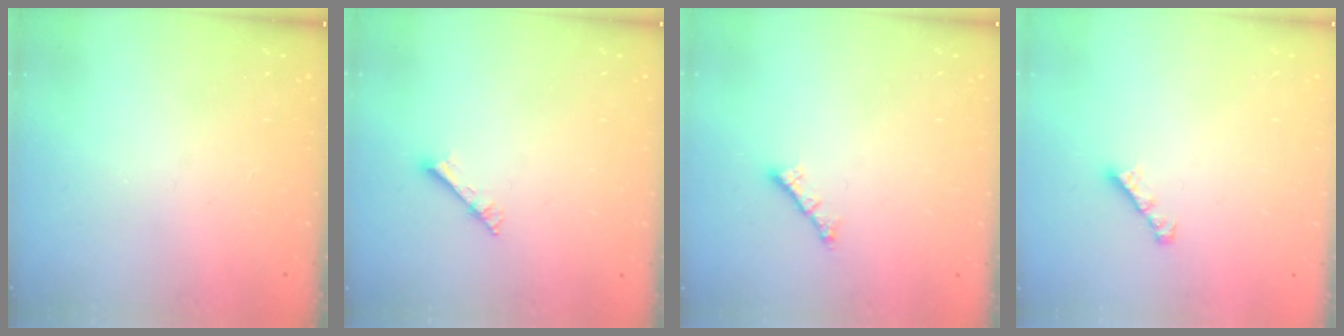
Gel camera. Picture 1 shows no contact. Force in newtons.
{"total": 4.1, "press": 4.1, "slide": 0.4}
{"total": 1.2, "press": 1.2, "slide": 0.3}
{"total": 2.4, "press": 2.4, "slide": 0.1}